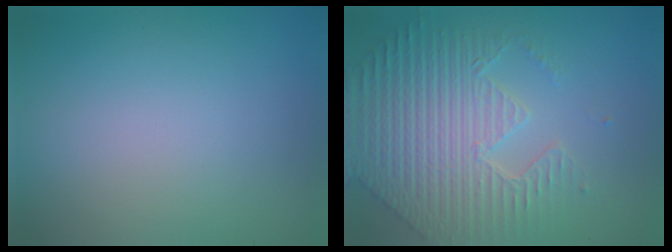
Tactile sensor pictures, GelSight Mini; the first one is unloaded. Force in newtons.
{"total": 7.6, "press": 5.7, "slide": 5.0}